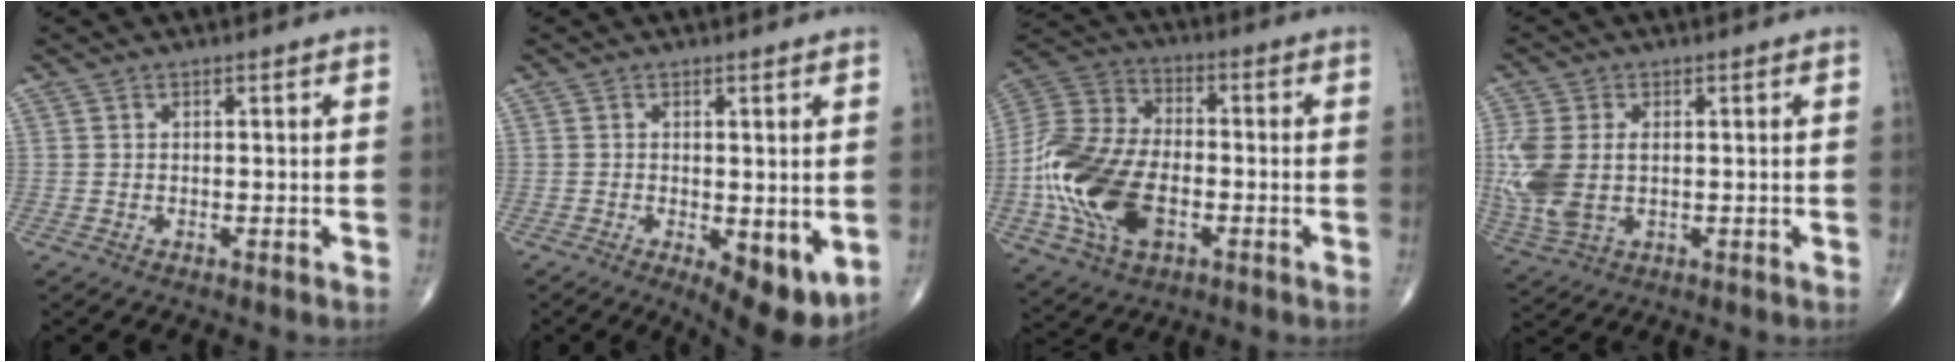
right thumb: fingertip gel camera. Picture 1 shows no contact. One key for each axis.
{"total": 8.6, "fx": -1.9, "fy": 3.7, "fz": 7.6, "tx": -0.097, "ty": -0.021, "tz": -0.018}
{"total": 20.6, "fx": -4.8, "fy": 12.5, "fz": 15.7, "tx": -0.321, "ty": 0.011, "tz": -0.088}
{"total": 12.0, "fx": 0.1, "fy": 7.6, "fz": 9.2, "tx": -0.243, "ty": -0.004, "tz": 0.013}